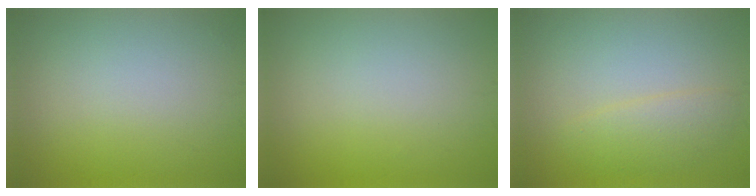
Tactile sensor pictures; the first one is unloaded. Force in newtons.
{"total": 0.0}
{"total": 2.3, "press": 2.3, "slide": 0.0}